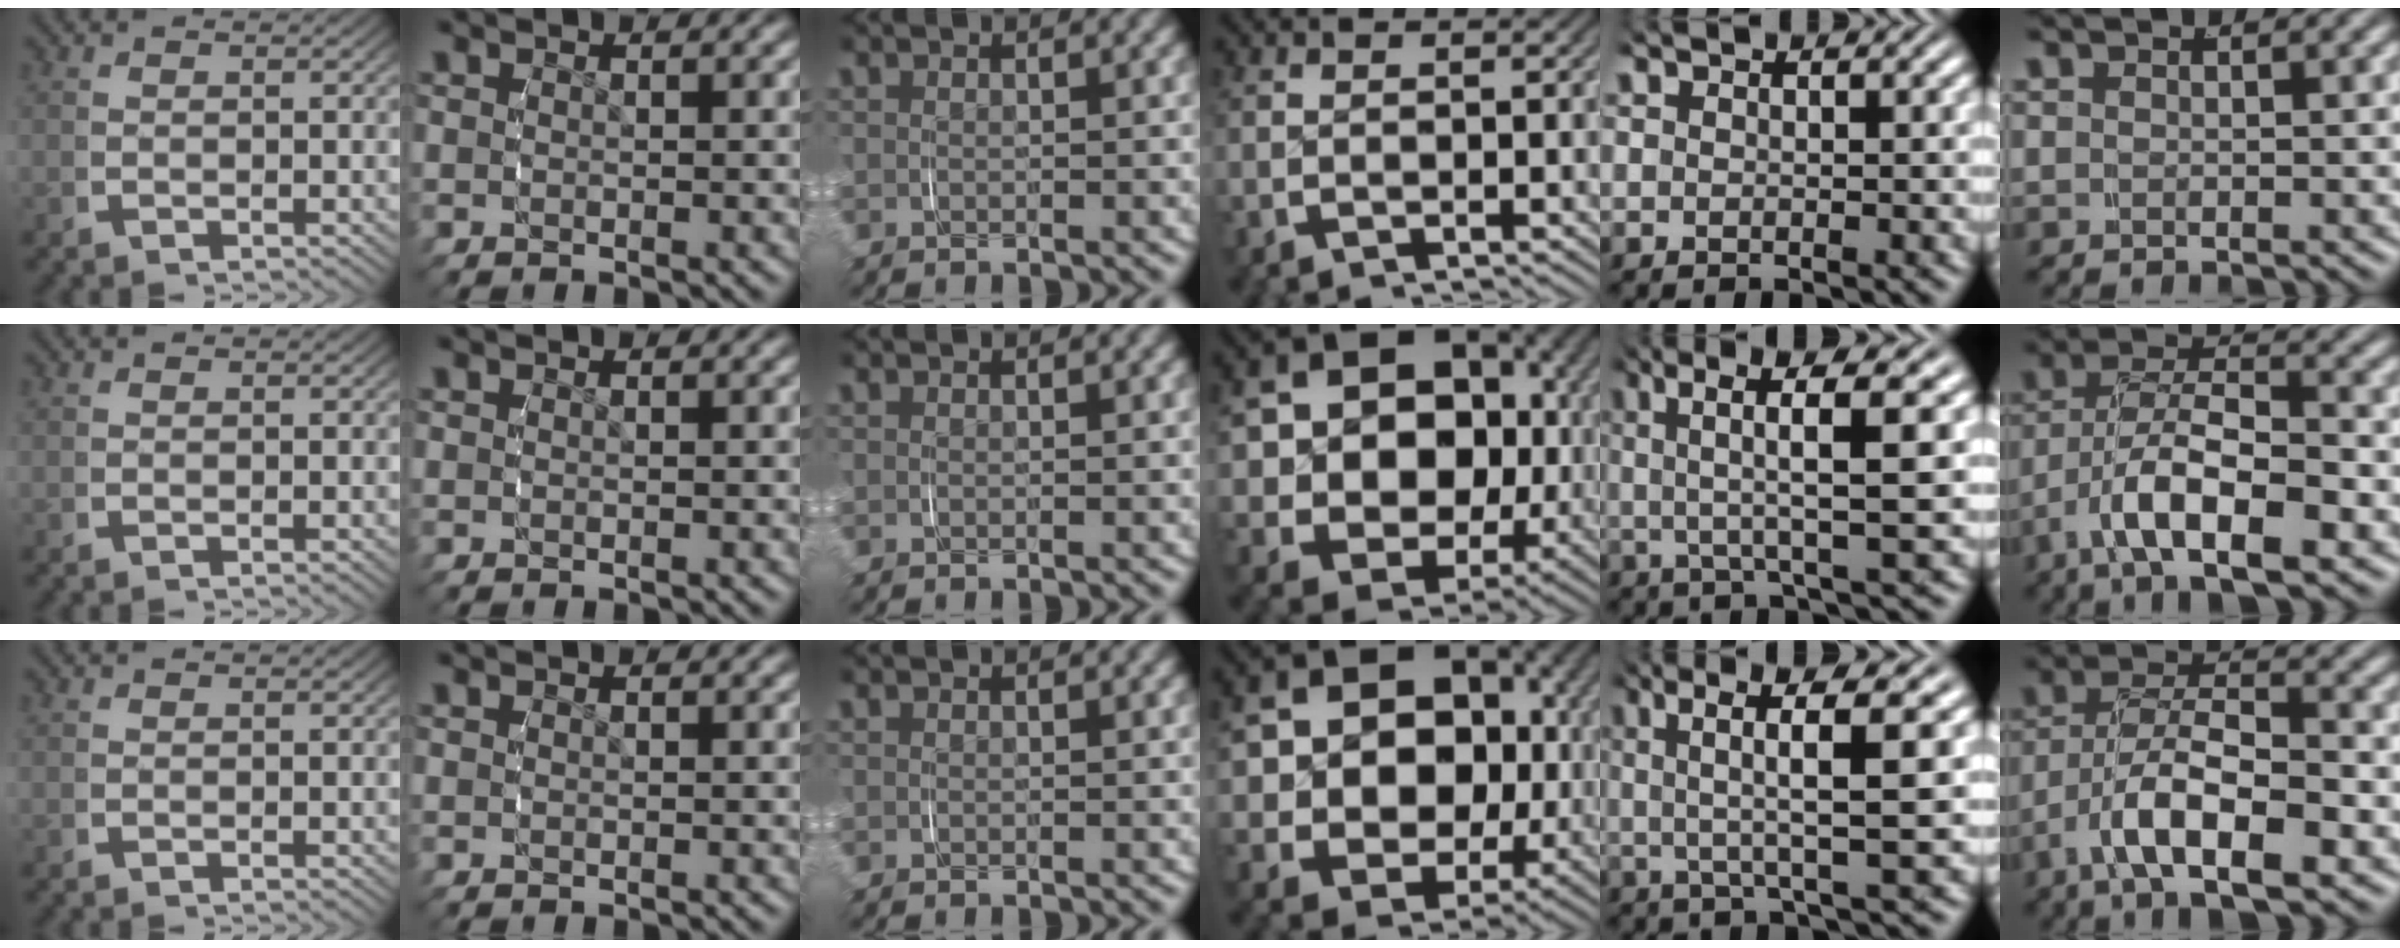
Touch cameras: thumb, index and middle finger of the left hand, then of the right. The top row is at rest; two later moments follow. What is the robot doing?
{"motion": "grasp_and_lifting", "object": "shirt"}